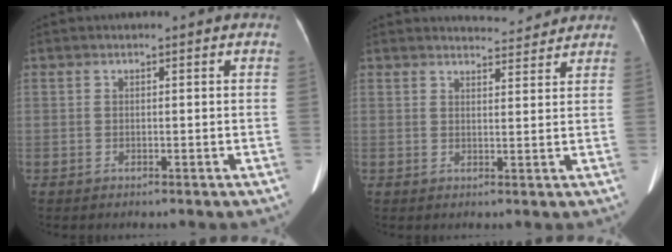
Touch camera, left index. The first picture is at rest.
{"total": 4.7, "force": [4.7, 0.5, 0.1], "torque": [-0.009, 0.006, 0.058]}